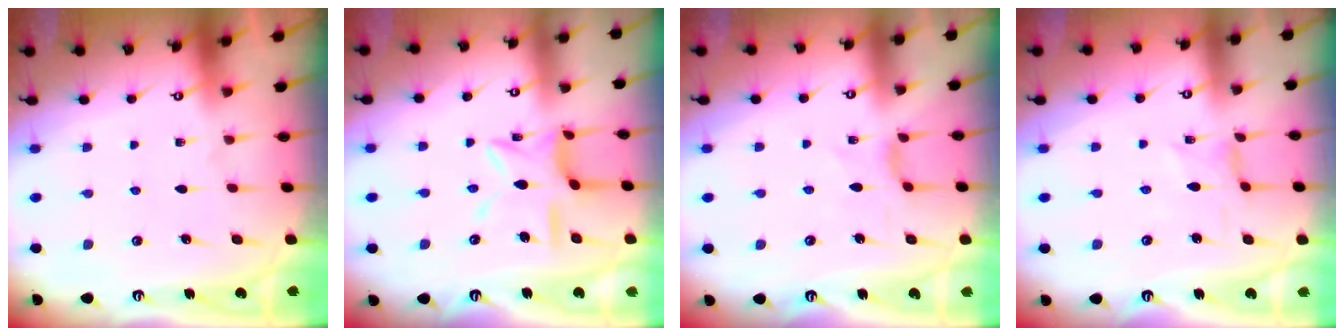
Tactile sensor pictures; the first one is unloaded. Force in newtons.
{"total": 10.3, "press": 10.3, "slide": 0.8}
{"total": 2.4, "press": 2.4, "slide": 0.5}
{"total": 0.0}